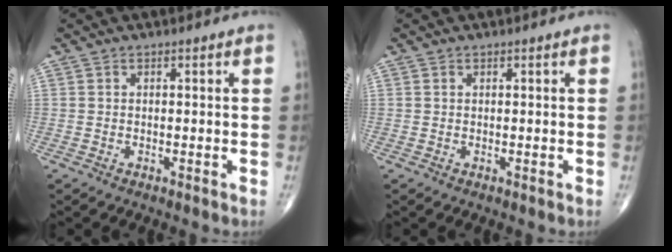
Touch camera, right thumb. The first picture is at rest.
{"total": 0.0}